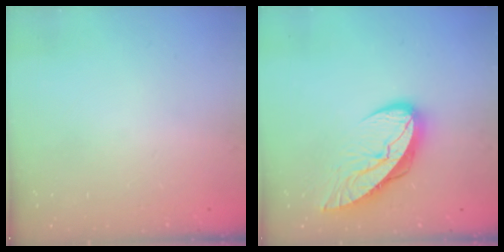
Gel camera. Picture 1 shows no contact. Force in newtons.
{"total": 10.7, "press": 10.6, "slide": 1.1}